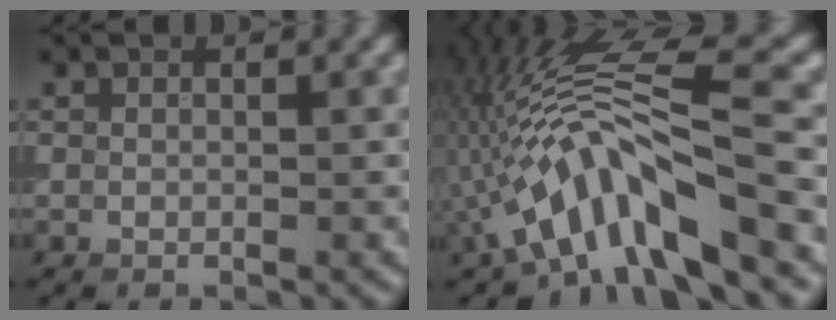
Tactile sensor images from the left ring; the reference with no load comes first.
{"total": 10.5, "force": [-4.4, 2.6, 9.2], "torque": [-0.156, 0.021, -0.076]}